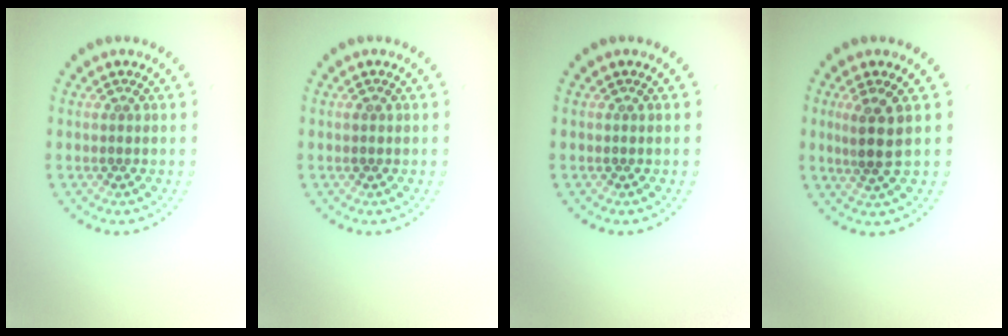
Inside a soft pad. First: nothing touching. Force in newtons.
{"total": 0.6, "press": 0.6, "slide": 0.2}
{"total": 0.0}
{"total": 2.7, "press": 2.2, "slide": 1.5}